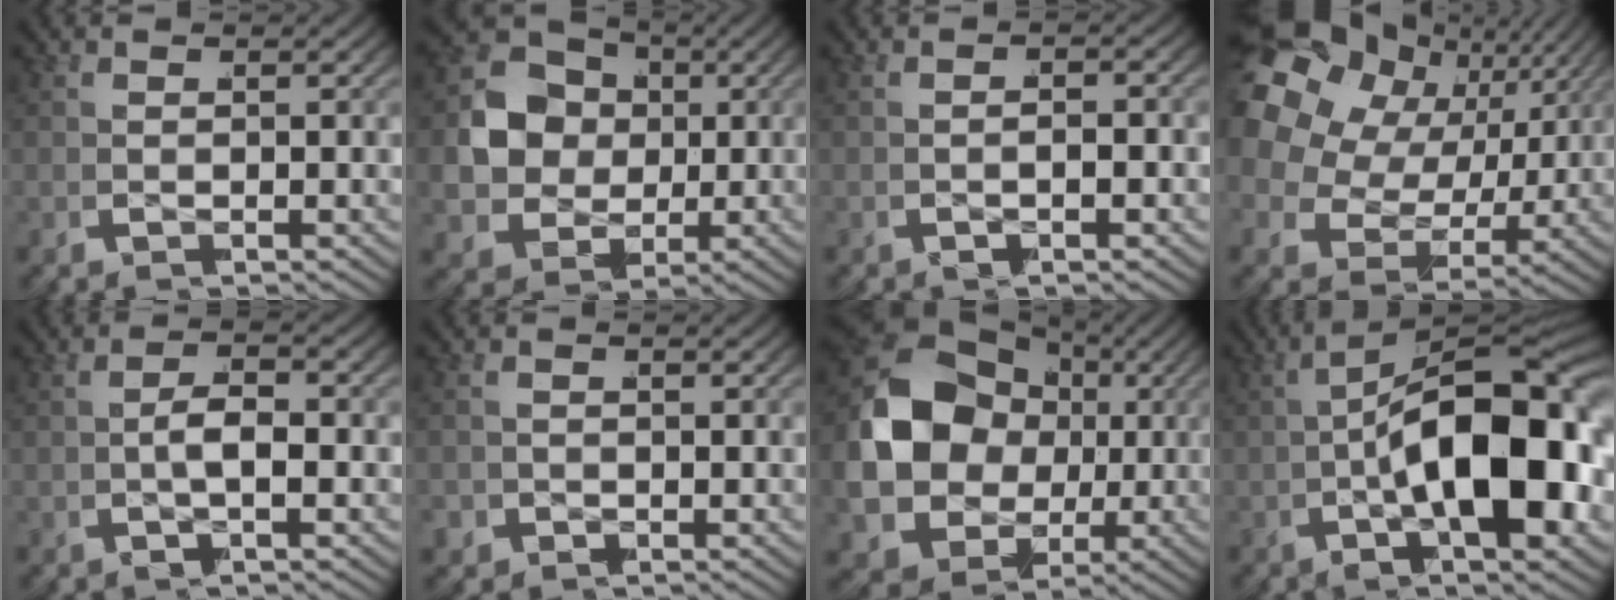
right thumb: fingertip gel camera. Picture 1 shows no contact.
{"total": 13.0, "force": [1.1, 10.6, 7.4], "torque": [-0.193, -0.023, 0.020]}
{"total": 1.5, "force": [-0.9, 0.3, 1.1], "torque": [-0.018, 0.002, -0.019]}
{"total": 14.7, "force": [3.1, 10.8, 9.5], "torque": [-0.195, 0.005, 0.041]}
{"total": 3.0, "force": [-0.9, 1.1, 2.7], "torque": [-0.052, 0.006, -0.022]}
{"total": 1.7, "force": [-0.9, 1.4, 0.2], "torque": [-0.004, -0.002, -0.015]}
{"total": 16.6, "force": [-0.5, 13.0, 10.3], "torque": [-0.263, -0.046, 0.008]}
{"total": 17.8, "force": [-1.7, 8.6, 15.5], "torque": [-0.248, -0.022, -0.017]}